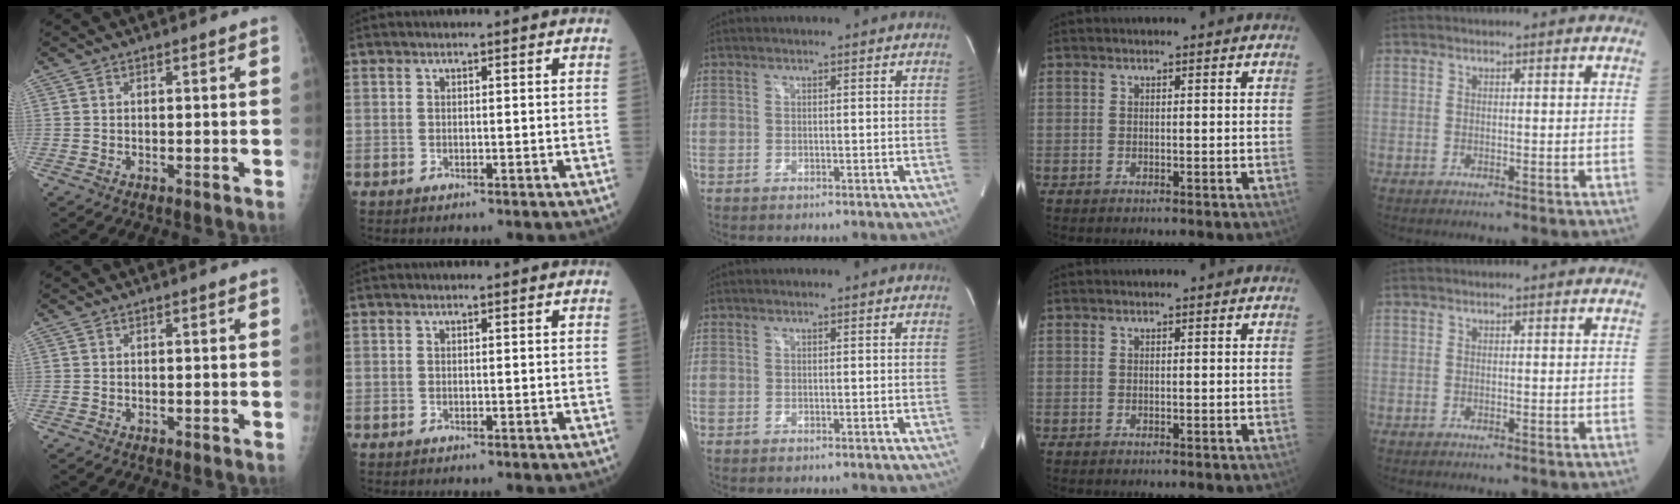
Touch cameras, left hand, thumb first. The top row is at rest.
{}